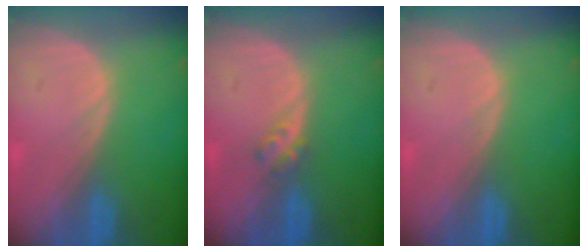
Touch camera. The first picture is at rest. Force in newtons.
{"total": 2.3, "press": 2.0, "slide": 1.2}
{"total": 0.0}